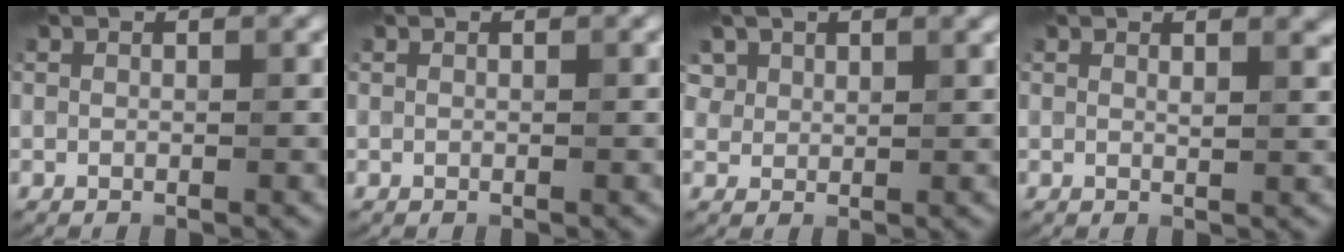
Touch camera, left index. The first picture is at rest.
{"total": 0.0}
{"total": 2.6, "force": [1.7, 1.7, 1.1], "torque": [-0.027, 0.000, 0.029]}
{"total": 1.5, "force": [1.1, 0.3, 1.0], "torque": [-0.008, -0.001, 0.020]}